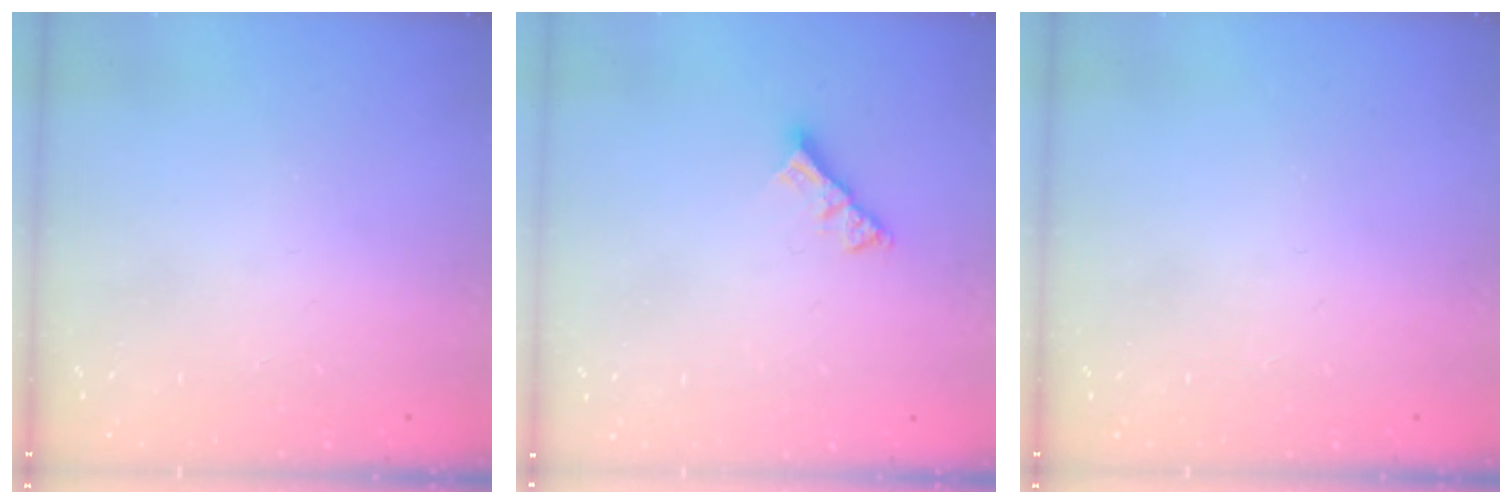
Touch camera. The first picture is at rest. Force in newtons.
{"total": 4.8, "press": 4.8, "slide": 0.5}
{"total": 0.0}